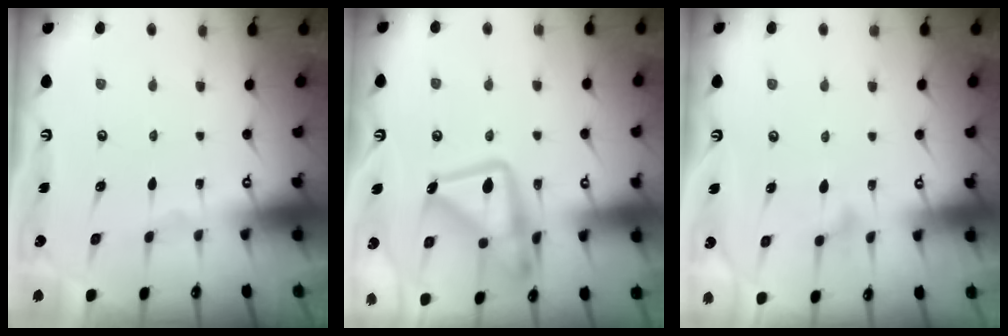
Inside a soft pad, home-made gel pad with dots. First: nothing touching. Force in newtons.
{"total": 18.7, "press": 18.6, "slide": 1.5}
{"total": 9.5, "press": 9.5, "slide": 0.4}